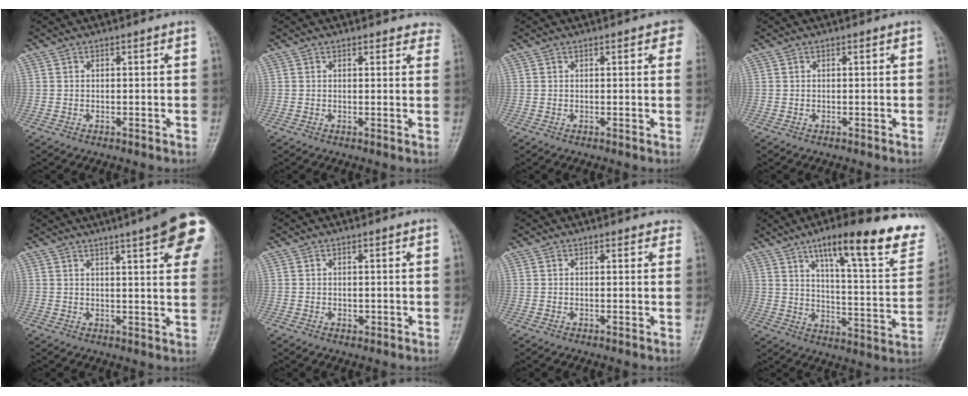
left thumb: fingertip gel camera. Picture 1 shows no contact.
{"total": 4.3, "force": [3.9, 1.7, 0.5], "torque": [0.031, -0.015, 0.022]}
{"total": 4.8, "force": [2.4, 1.6, 3.8], "torque": [-0.024, 0.002, 0.021]}
{"total": 0.0}
{"total": 18.1, "force": [10.2, 3.6, 14.5], "torque": [-0.182, -0.012, 0.113]}
{"total": 1.0, "force": [0.0, 0.7, 0.7], "torque": [-0.006, 0.000, 0.002]}
{"total": 2.3, "force": [2.0, 1.0, 0.5], "torque": [0.015, -0.005, 0.010]}
{"total": 24.3, "force": [15.9, 5.3, 17.6], "torque": [-0.215, -0.057, 0.226]}